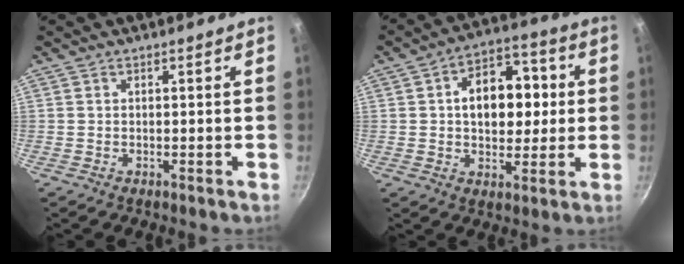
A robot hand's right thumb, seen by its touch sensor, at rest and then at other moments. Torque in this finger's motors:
{"motor_torque": [-0.23, 0.47, 0.27, 0.27, 0.06]}